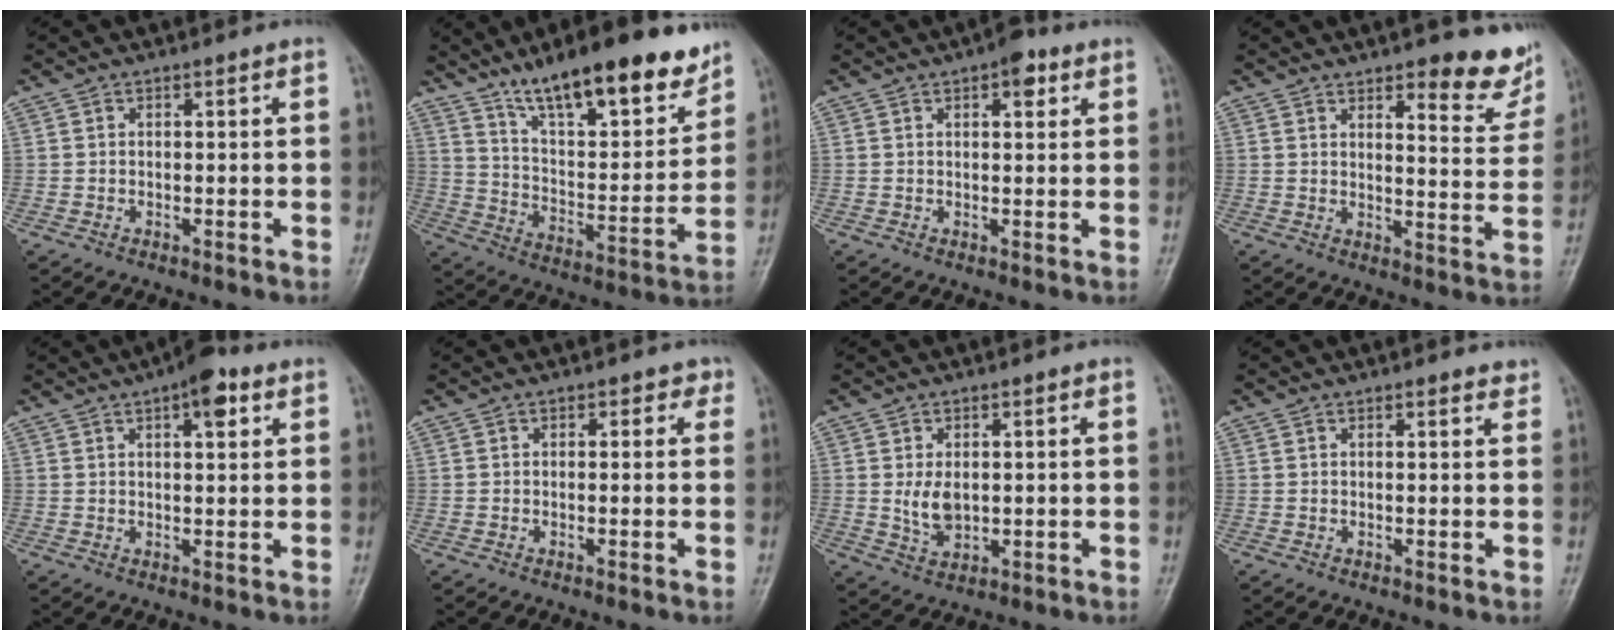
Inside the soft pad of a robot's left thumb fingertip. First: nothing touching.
{"total": 22.0, "force": [15.4, 6.6, 14.1], "torque": [-0.179, -0.067, 0.254]}
{"total": 4.2, "force": [2.1, 1.9, 3.1], "torque": [-0.027, -0.002, 0.023]}
{"total": 10.6, "force": [7.7, 3.4, 6.5], "torque": [-0.045, -0.054, 0.096]}
{"total": 6.6, "force": [3.3, 2.5, 5.1], "torque": [-0.056, -0.004, 0.040]}
{"total": 2.9, "force": [1.2, 1.9, 1.8], "torque": [-0.002, 0.001, 0.010]}
{"total": 4.6, "force": [0.5, 3.0, 3.5], "torque": [-0.054, -0.011, 0.016]}
{"total": 2.1, "force": [1.6, 0.7, 1.2], "torque": [-0.005, -0.004, 0.017]}